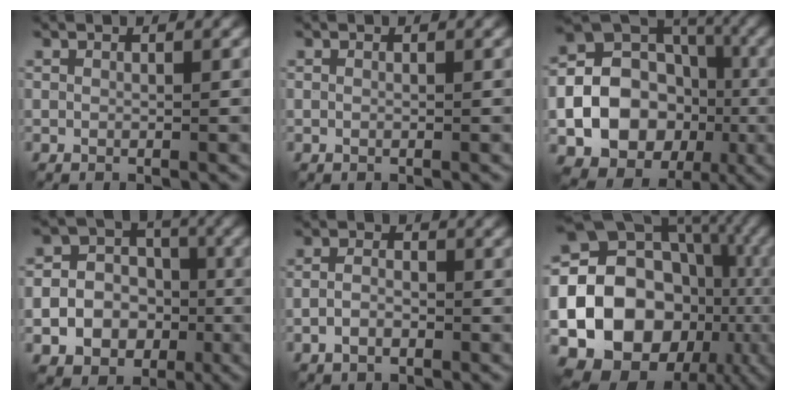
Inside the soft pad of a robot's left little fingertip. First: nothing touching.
{"total": 0.0}
{"total": 16.4, "force": [-3.9, 14.1, 7.4], "torque": [-0.156, -0.016, -0.078]}
{"total": 10.0, "force": [-3.0, 8.6, 4.1], "torque": [-0.061, -0.018, -0.064]}
{"total": 2.3, "force": [-1.0, 1.3, 1.6], "torque": [-0.028, 0.005, -0.023]}
{"total": 22.1, "force": [-4.1, 19.1, 10.4], "torque": [-0.177, -0.015, -0.084]}